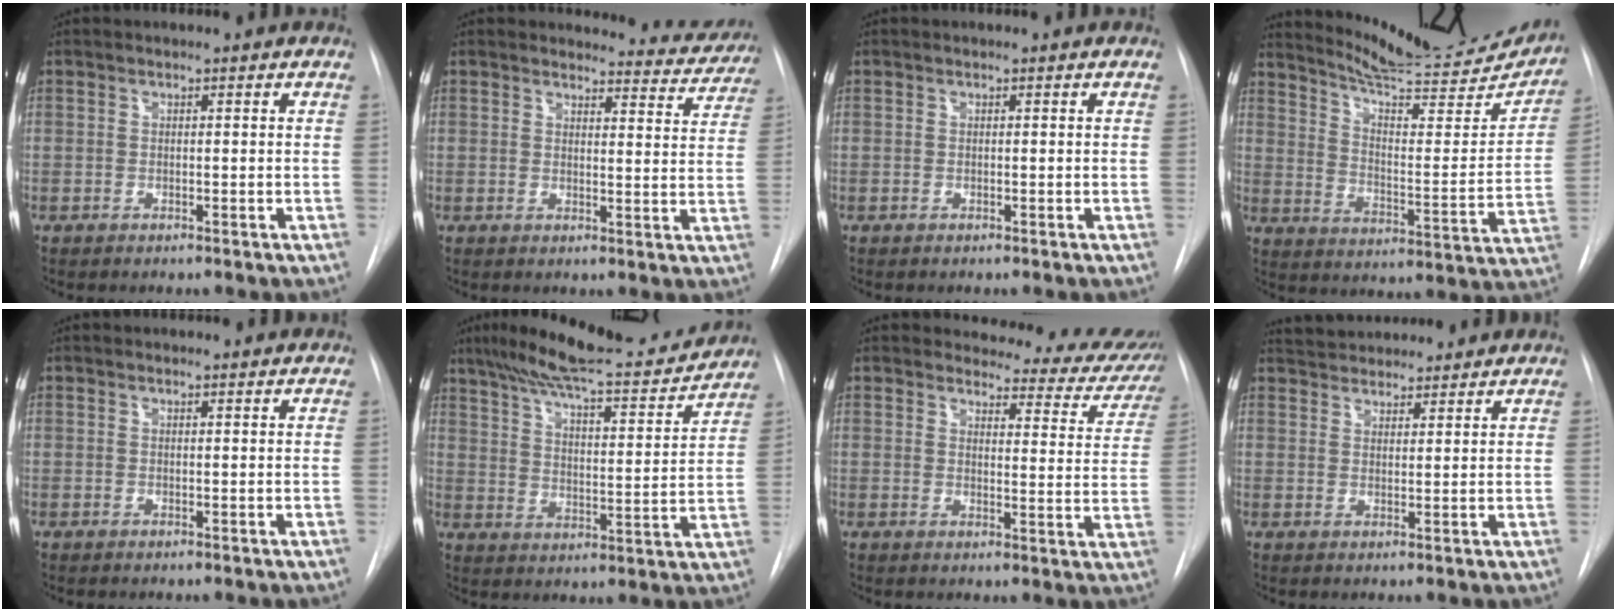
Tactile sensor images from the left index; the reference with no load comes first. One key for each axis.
{"total": 8.8, "fx": 8.6, "fy": 1.8, "fz": 0.0, "tx": 0.026, "ty": -0.036, "tz": 0.076}
{"total": 0.0}
{"total": 23.0, "fx": 21.4, "fy": 3.0, "fz": 7.9, "tx": -0.119, "ty": -0.063, "tz": 0.282}
{"total": 1.9, "fx": 1.8, "fy": 0.2, "fz": 0.2, "tx": -0.010, "ty": 0.008, "tz": 0.021}
{"total": 21.8, "fx": 19.1, "fy": 3.4, "fz": 9.9, "tx": -0.160, "ty": -0.001, "tz": 0.268}
{"total": 15.2, "fx": 14.4, "fy": 3.9, "fz": 2.4, "tx": 0.013, "ty": -0.071, "tz": 0.132}
{"total": 9.6, "fx": 9.1, "fy": 2.3, "fz": 2.3, "tx": -0.033, "ty": 0.030, "tz": 0.134}